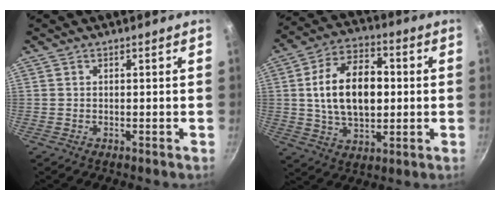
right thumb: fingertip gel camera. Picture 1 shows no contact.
{"total": 16.4, "force": [1.3, 9.8, 13.0], "torque": [-0.203, 0.014, 0.020]}